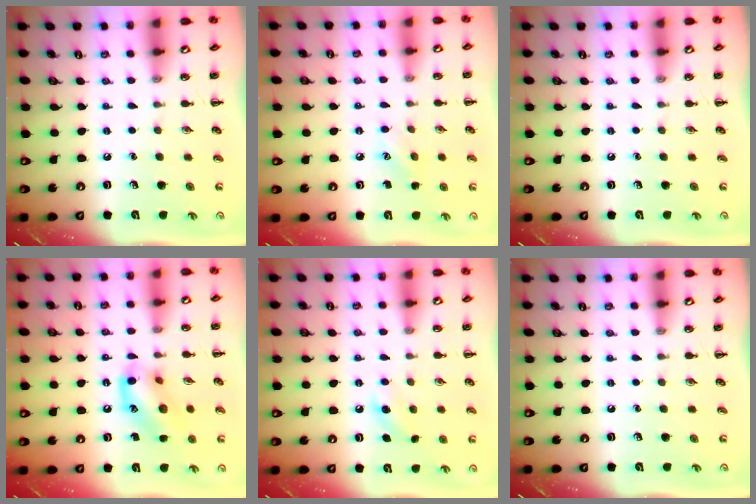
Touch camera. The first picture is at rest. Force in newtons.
{"total": 5.2, "press": 5.0, "slide": 1.4}
{"total": 0.0}
{"total": 14.1, "press": 14.0, "slide": 1.1}
{"total": 5.4, "press": 5.2, "slide": 1.2}
{"total": 0.0}